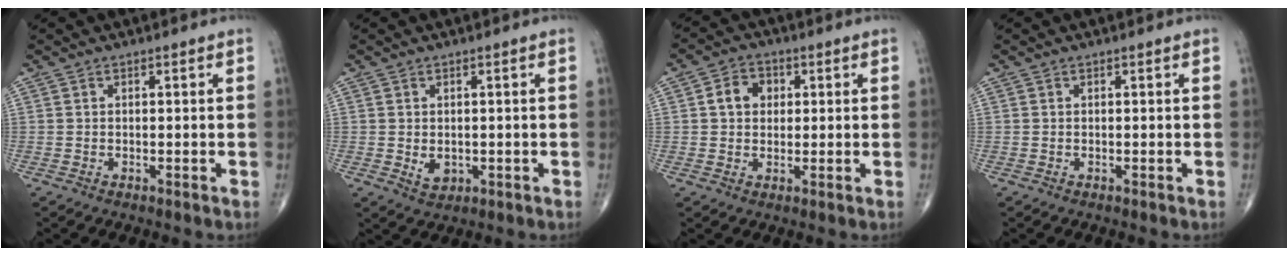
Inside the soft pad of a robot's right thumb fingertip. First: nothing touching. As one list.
[{"total": 2.8, "force": [-0.3, 2.1, 1.8], "torque": [-0.020, -0.003, 0.004]}, {"total": 5.5, "force": [1.0, 4.4, 3.1], "torque": [-0.035, 0.009, 0.012]}, {"total": 0.0}]